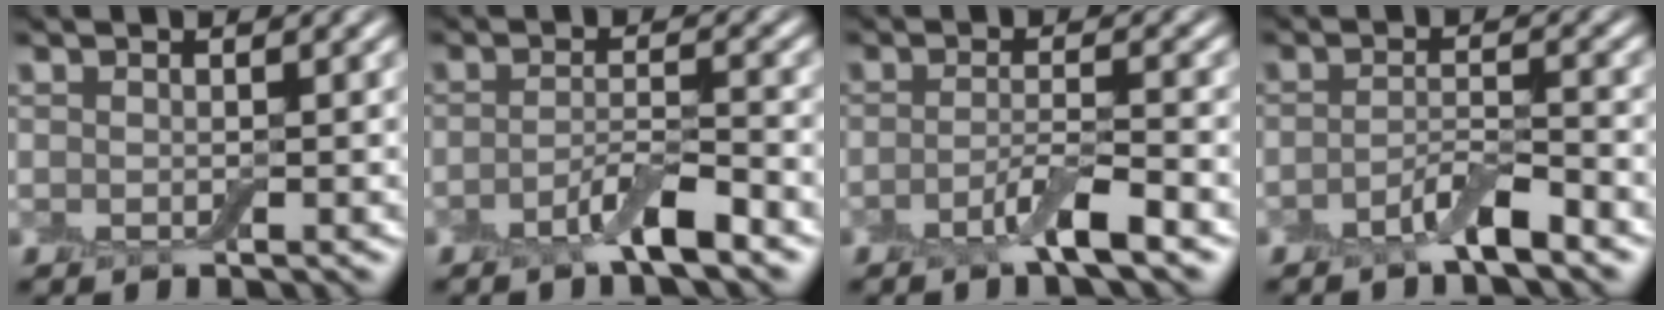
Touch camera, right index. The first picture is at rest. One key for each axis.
{"total": 3.4, "fx": -2.2, "fy": 0.6, "fz": 2.5, "tx": -0.045, "ty": 0.005, "tz": -0.048}
{"total": 3.2, "fx": -1.8, "fy": 0.4, "fz": 2.6, "tx": -0.046, "ty": 0.004, "tz": -0.045}
{"total": 3.0, "fx": -2.0, "fy": 0.6, "fz": 2.2, "tx": -0.039, "ty": 0.006, "tz": -0.044}